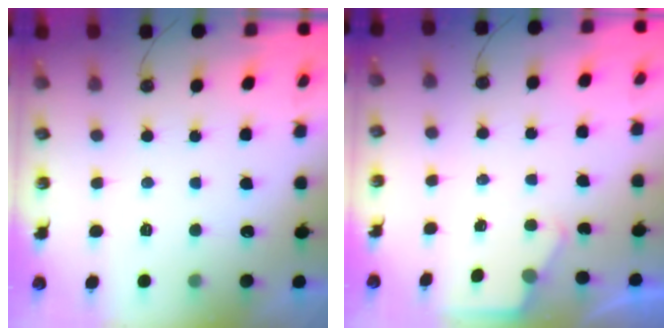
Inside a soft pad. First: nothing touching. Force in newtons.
{"total": 2.3, "press": 2.3, "slide": 0.4}